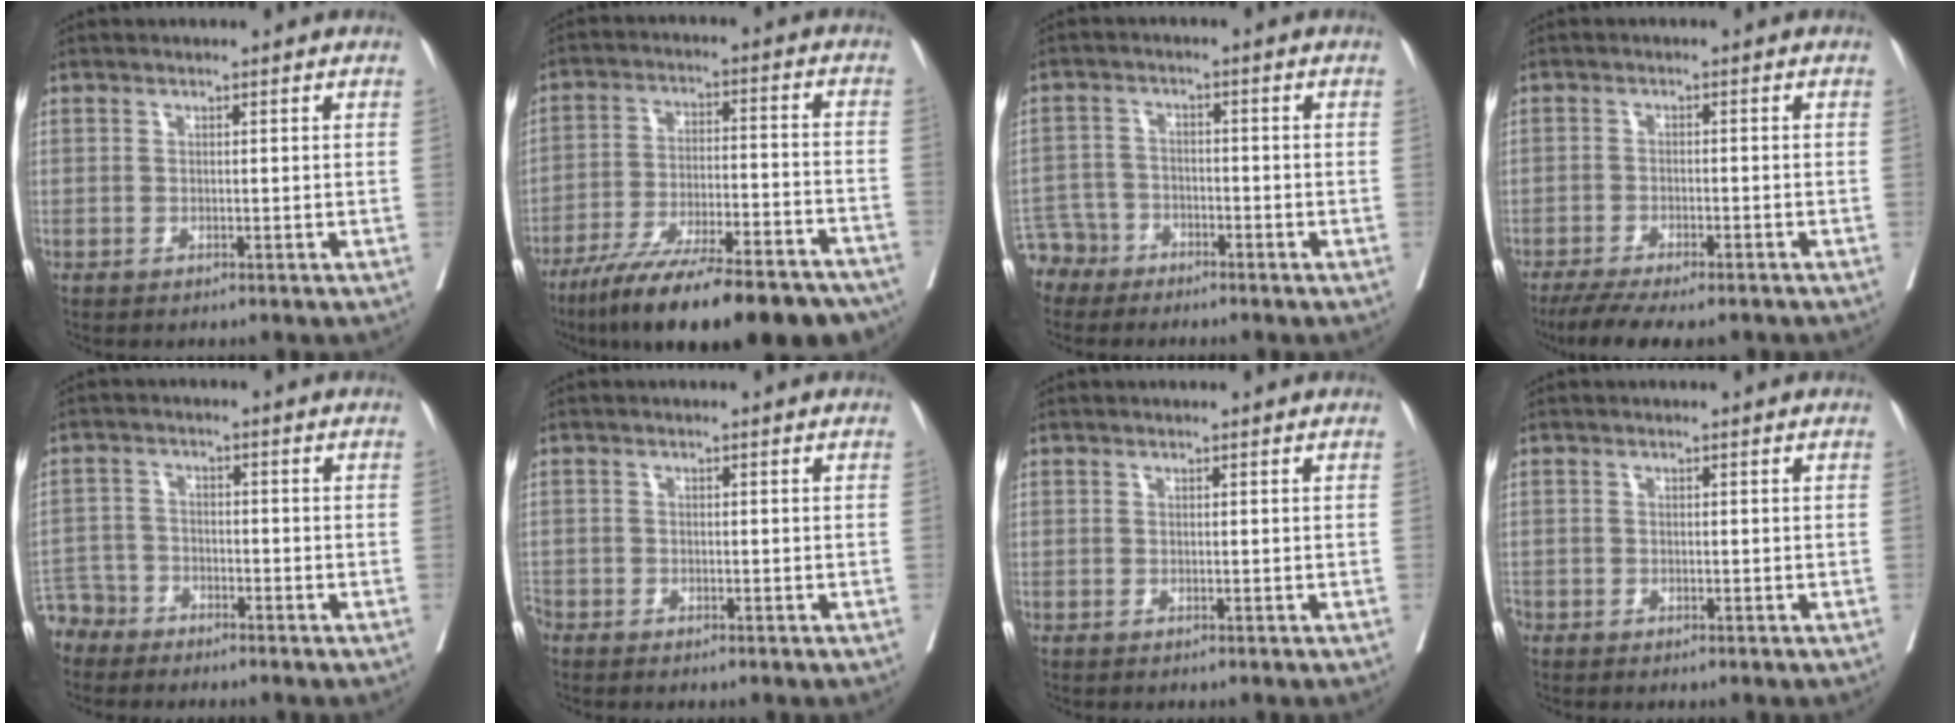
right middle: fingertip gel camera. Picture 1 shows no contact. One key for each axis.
{"total": 24.5, "fx": -19.7, "fy": 4.4, "fz": 14.0, "tx": -0.163, "ty": -0.009, "tz": -0.292}
{"total": 4.7, "fx": -3.7, "fy": 2.8, "fz": -0.8, "tx": 0.018, "ty": 0.004, "tz": -0.075}
{"total": 10.4, "fx": -8.5, "fy": 2.3, "fz": 5.5, "tx": -0.080, "ty": -0.013, "tz": -0.129}
{"total": 5.0, "fx": -4.3, "fy": 2.4, "fz": -0.7, "tx": 0.020, "ty": 0.000, "tz": -0.089}
{"total": 1.5, "fx": -1.2, "fy": 0.8, "fz": 0.4, "tx": -0.008, "ty": 0.001, "tz": -0.022}
{"total": 0.0}
{"total": 0.7, "fx": -0.3, "fy": 0.6, "fz": 0.2, "tx": -0.003, "ty": 0.003, "tz": -0.008}